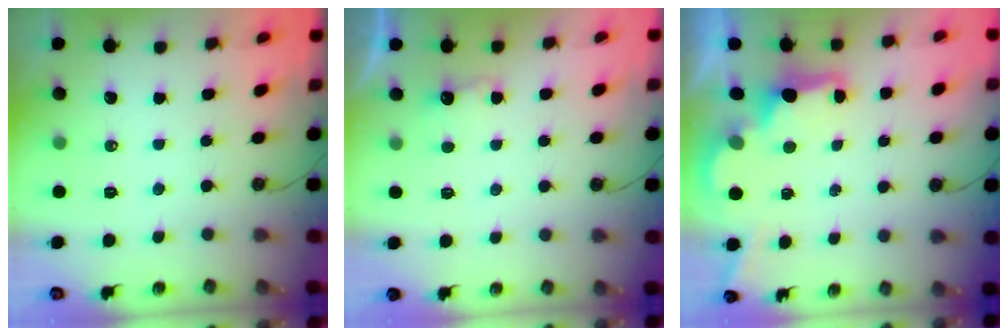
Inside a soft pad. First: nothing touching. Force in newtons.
{"total": 2.4, "press": 2.2, "slide": 0.9}
{"total": 2.5, "press": 2.4, "slide": 0.8}